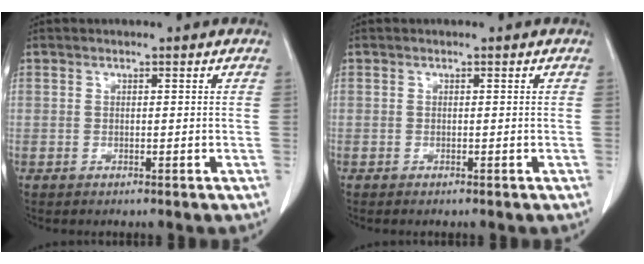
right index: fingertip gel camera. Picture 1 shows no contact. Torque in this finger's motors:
{"motor_torque": [0.00, -0.24, 0.06, 0.02]}